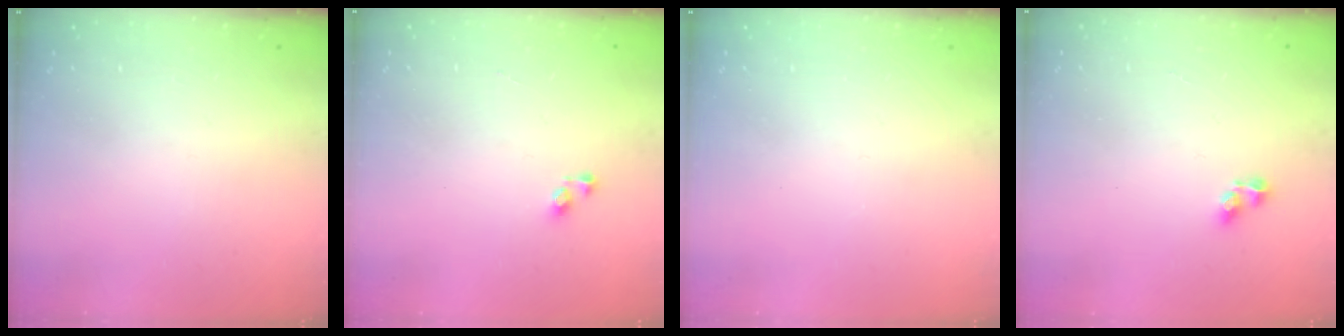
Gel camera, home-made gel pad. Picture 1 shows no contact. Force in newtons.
{"total": 3.4, "press": 3.4, "slide": 0.3}
{"total": 0.0}
{"total": 2.9, "press": 2.6, "slide": 1.1}